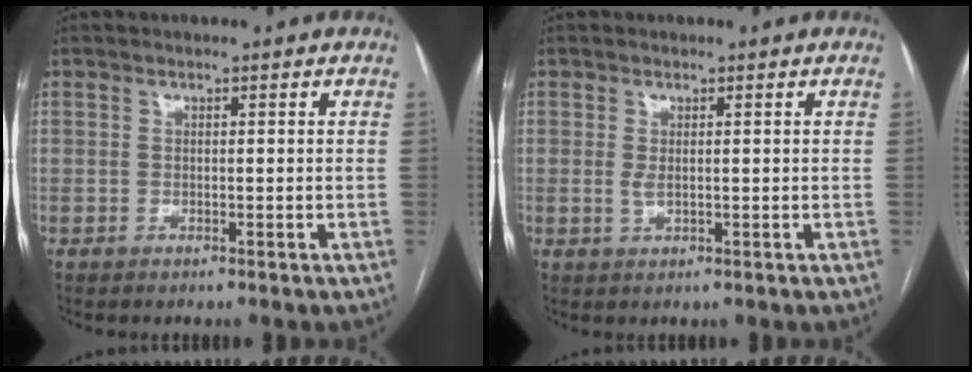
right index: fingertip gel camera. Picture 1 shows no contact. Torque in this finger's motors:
{"motor_torque": [0.07, 0.01, 0.10, 0.04]}